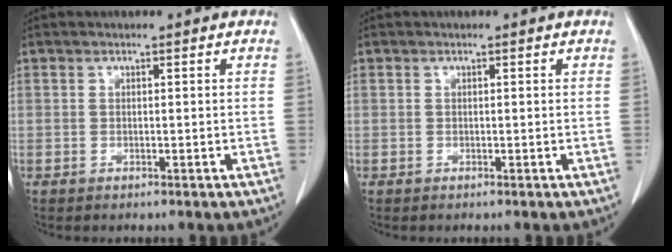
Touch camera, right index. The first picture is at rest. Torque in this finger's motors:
{"motor_torque": [-0.08, 0.09, -0.03, 0.01]}